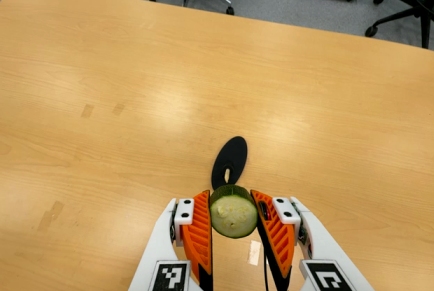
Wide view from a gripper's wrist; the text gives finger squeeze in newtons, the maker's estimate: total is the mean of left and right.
{"total": 10.3, "left": 9.8, "right": 10.8}